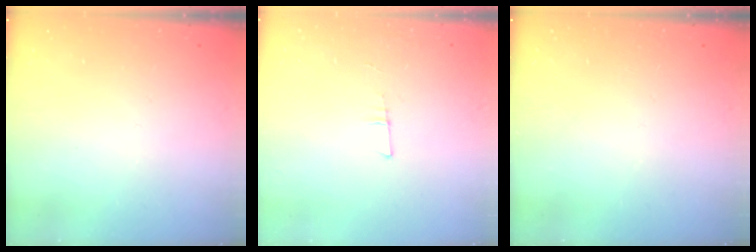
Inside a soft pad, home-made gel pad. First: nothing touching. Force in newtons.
{"total": 5.6, "press": 4.7, "slide": 2.9}
{"total": 0.0}